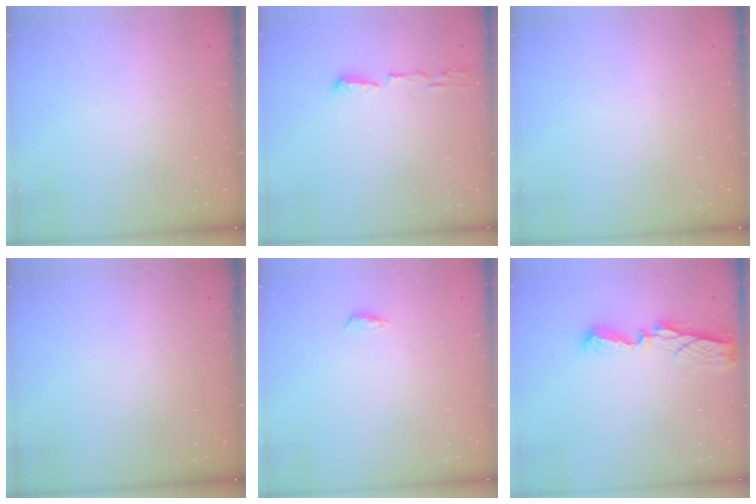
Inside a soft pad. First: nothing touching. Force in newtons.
{"total": 6.0, "press": 5.8, "slide": 1.2}
{"total": 0.0}
{"total": 0.0}
{"total": 3.8, "press": 3.6, "slide": 1.2}
{"total": 7.5, "press": 7.5, "slide": 0.5}